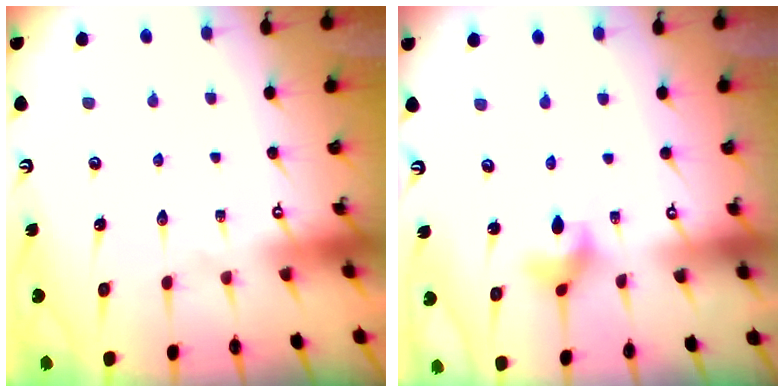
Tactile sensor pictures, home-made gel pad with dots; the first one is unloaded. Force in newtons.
{"total": 3.5, "press": 3.4, "slide": 0.8}